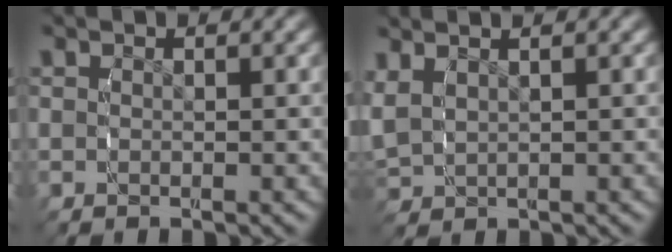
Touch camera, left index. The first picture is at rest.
{"total": 2.8, "force": [1.5, 1.9, 1.5], "torque": [-0.041, 0.008, 0.033]}